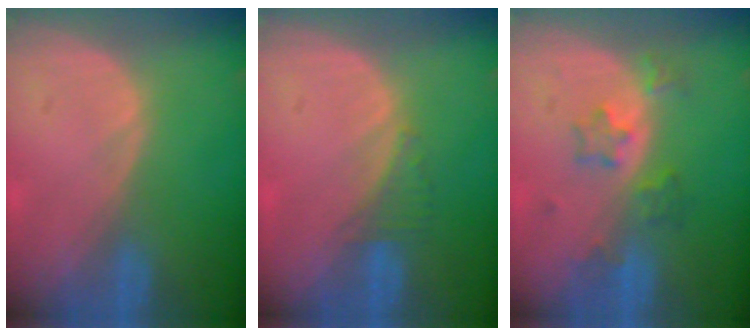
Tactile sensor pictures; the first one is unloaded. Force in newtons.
{"total": 1.9, "press": 1.8, "slide": 0.7}
{"total": 4.5, "press": 4.2, "slide": 1.5}